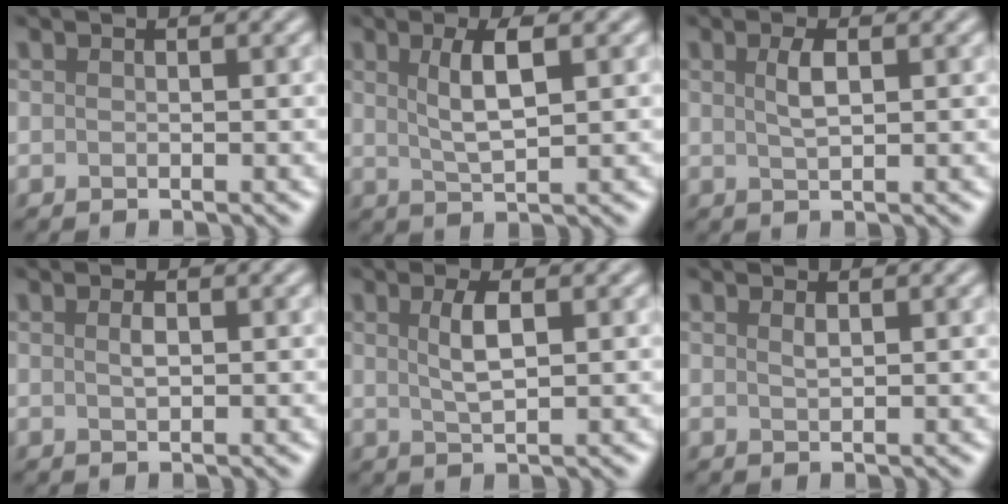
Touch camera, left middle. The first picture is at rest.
{"total": 3.6, "force": [1.1, 0.9, 3.3], "torque": [-0.060, 0.002, 0.022]}
{"total": 1.8, "force": [0.6, 0.6, 1.7], "torque": [-0.035, 0.001, 0.013]}
{"total": 0.9, "force": [0.2, 0.4, 0.8], "torque": [-0.017, 0.001, 0.005]}
{"total": 2.6, "force": [0.7, 0.8, 2.4], "torque": [-0.046, 0.002, 0.016]}
{"total": 0.6, "force": [0.4, 0.1, 0.4], "torque": [-0.010, -0.001, 0.008]}